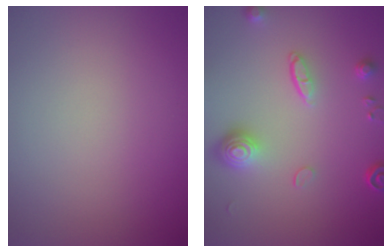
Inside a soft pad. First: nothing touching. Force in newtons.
{"total": 4.2, "press": 3.2, "slide": 2.7}